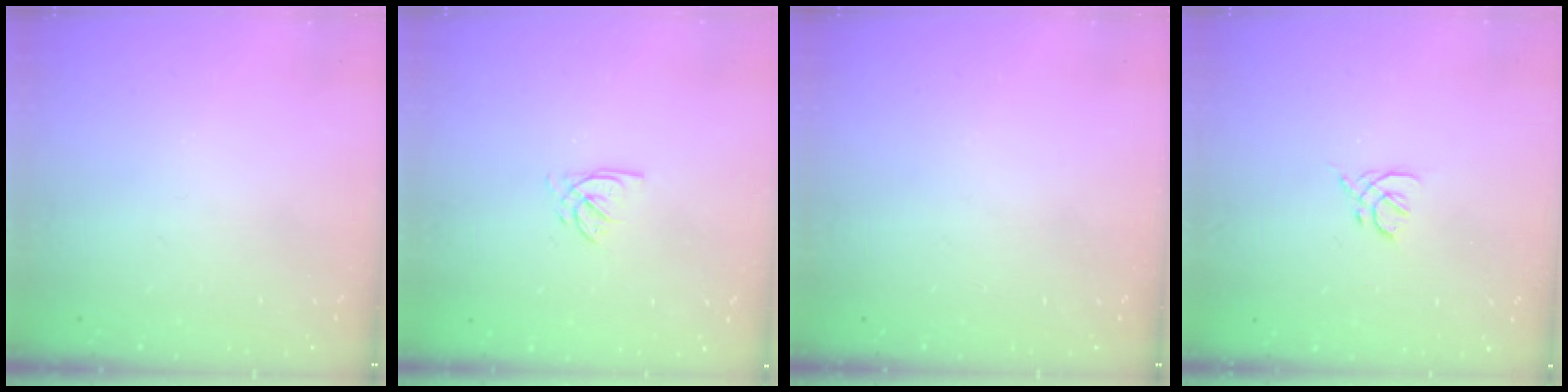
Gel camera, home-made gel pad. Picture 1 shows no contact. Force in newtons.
{"total": 2.3, "press": 2.3, "slide": 0.3}
{"total": 0.0}
{"total": 2.0, "press": 1.9, "slide": 0.6}